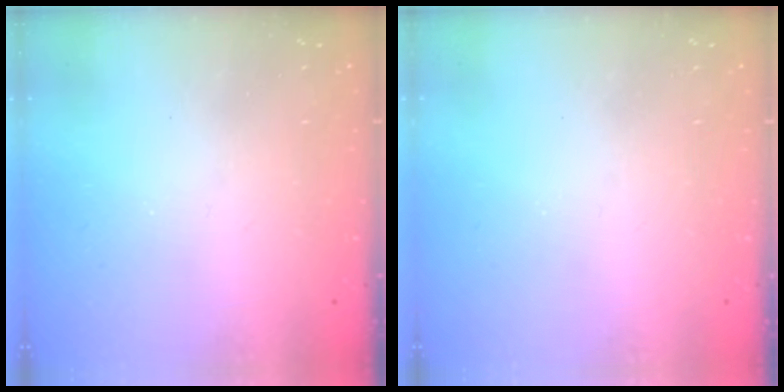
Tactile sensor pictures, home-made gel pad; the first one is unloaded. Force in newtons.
{"total": 0.6, "press": 0.4, "slide": 0.4}